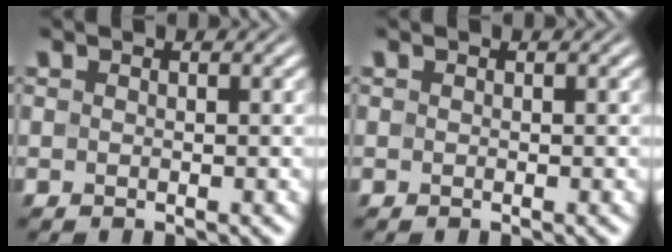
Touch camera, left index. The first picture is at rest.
{"total": 0.0}